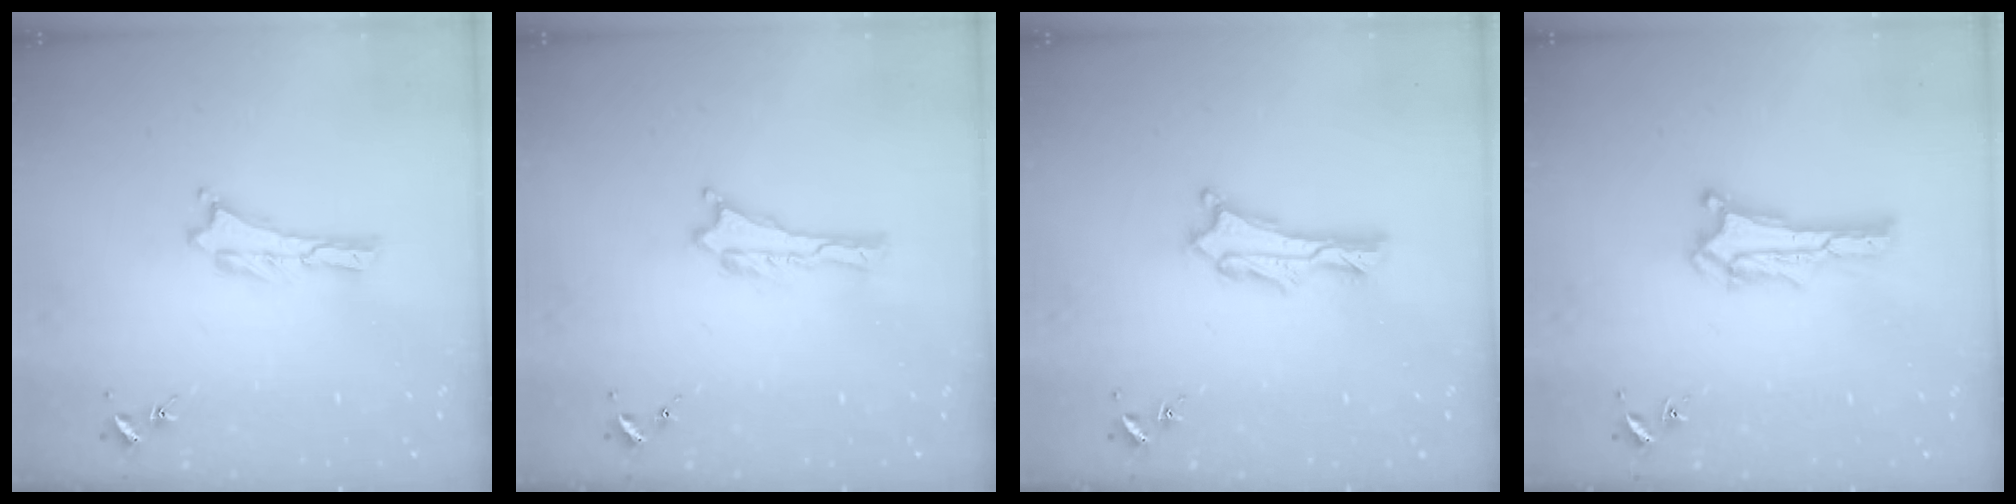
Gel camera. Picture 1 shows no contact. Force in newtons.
{"total": 0.0}
{"total": 1.1, "press": 1.1, "slide": 0.2}
{"total": 0.9, "press": 0.9, "slide": 0.2}